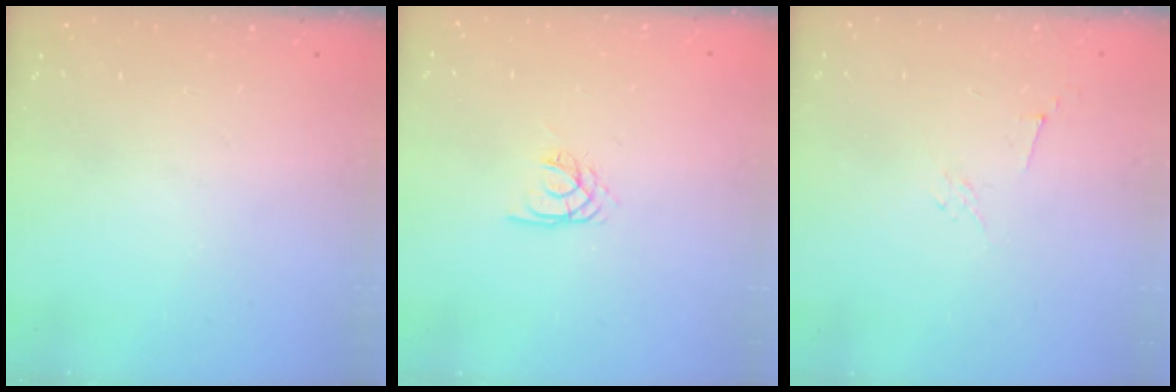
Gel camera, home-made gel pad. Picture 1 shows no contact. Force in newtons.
{"total": 2.1, "press": 2.1, "slide": 0.4}
{"total": 2.9, "press": 2.8, "slide": 0.8}